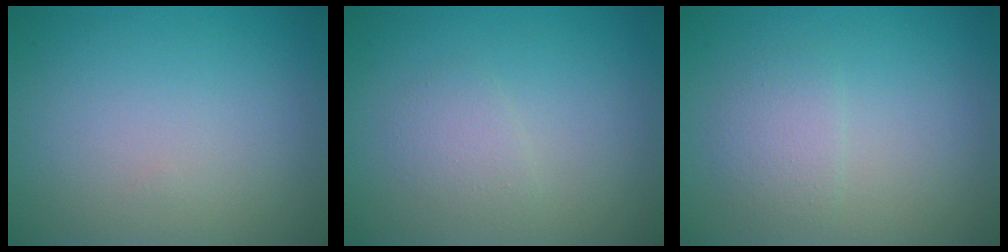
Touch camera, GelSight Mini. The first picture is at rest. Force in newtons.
{"total": 1.4, "press": 1.4, "slide": 0.1}
{"total": 1.8, "press": 1.8, "slide": 0.1}